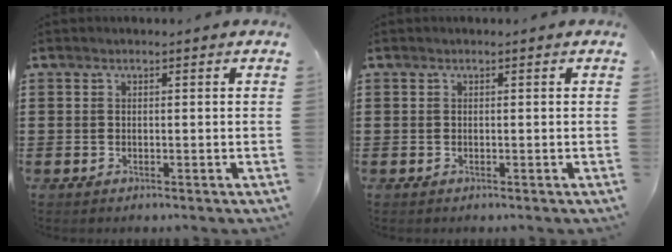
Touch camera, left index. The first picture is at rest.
{"total": 0.0}